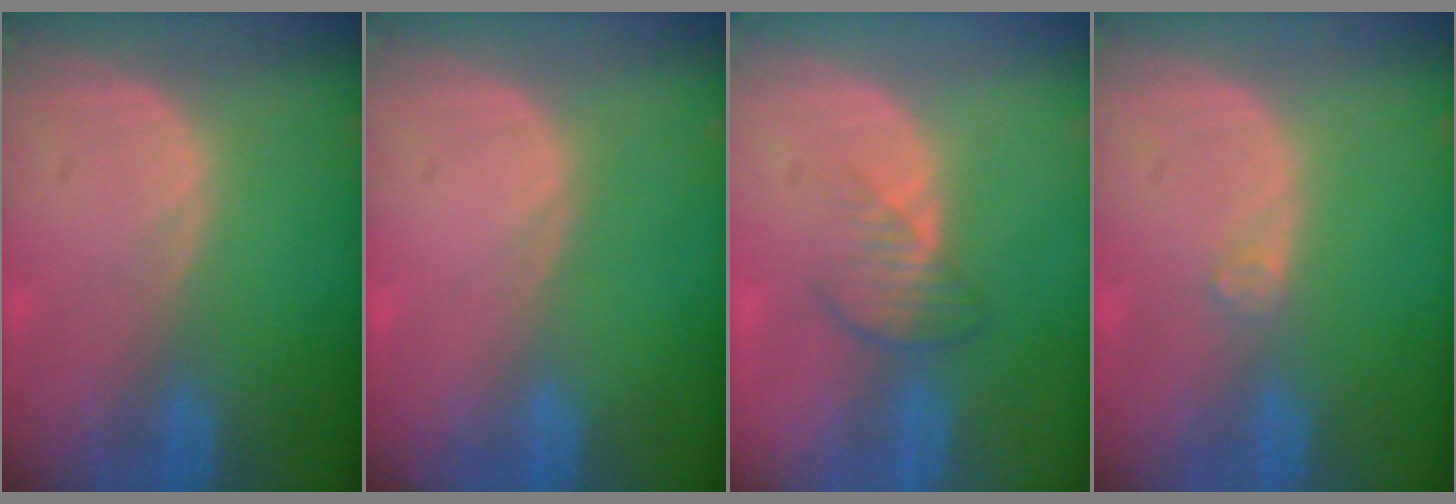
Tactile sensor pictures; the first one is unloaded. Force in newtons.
{"total": 0.0}
{"total": 3.7, "press": 3.2, "slide": 1.8}
{"total": 1.1, "press": 1.0, "slide": 0.2}